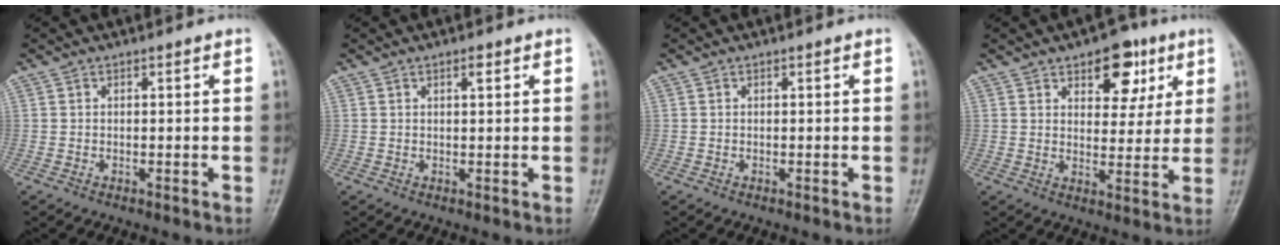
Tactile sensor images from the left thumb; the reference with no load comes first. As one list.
[{"total": 1.5, "force": [0.8, 0.5, 1.1], "torque": [-0.014, -0.001, 0.011]}, {"total": 0.0}, {"total": 9.9, "force": [5.0, 5.7, 6.4], "torque": [-0.047, -0.019, 0.067]}]